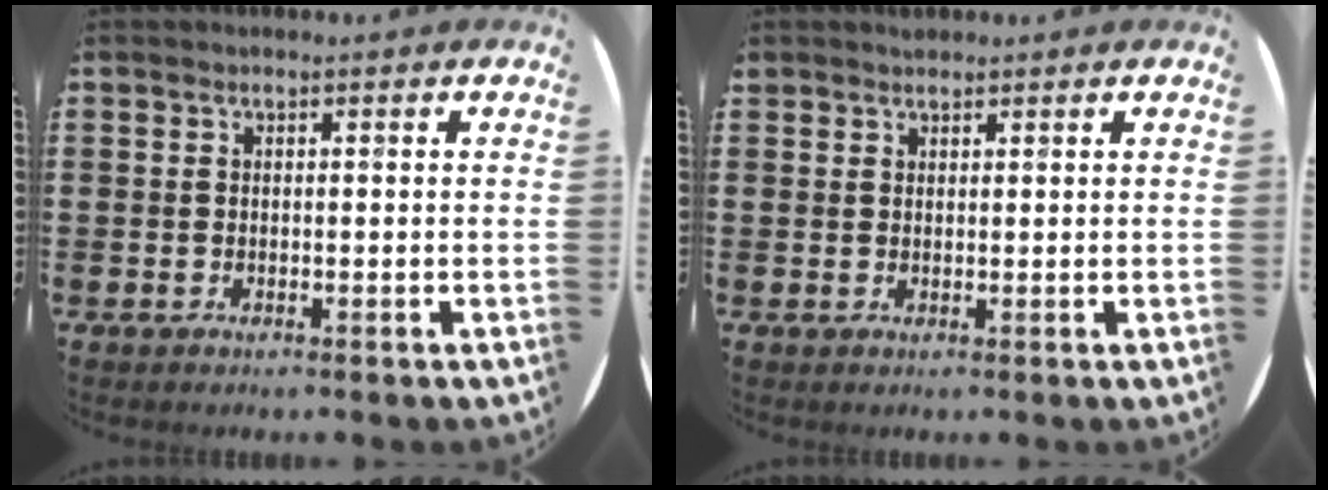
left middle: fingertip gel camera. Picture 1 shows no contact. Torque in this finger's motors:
{"motor_torque": [-0.02, 0.05, 0.01, 0.00]}